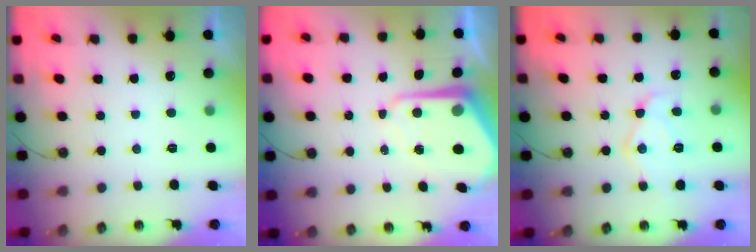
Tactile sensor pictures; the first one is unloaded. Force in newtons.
{"total": 9.1, "press": 9.1, "slide": 0.7}
{"total": 13.5, "press": 13.4, "slide": 0.9}